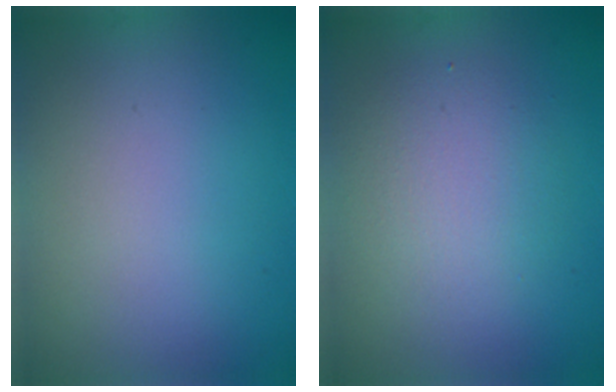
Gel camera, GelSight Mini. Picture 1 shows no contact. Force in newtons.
{"total": 3.4, "press": 3.4, "slide": 0.2}